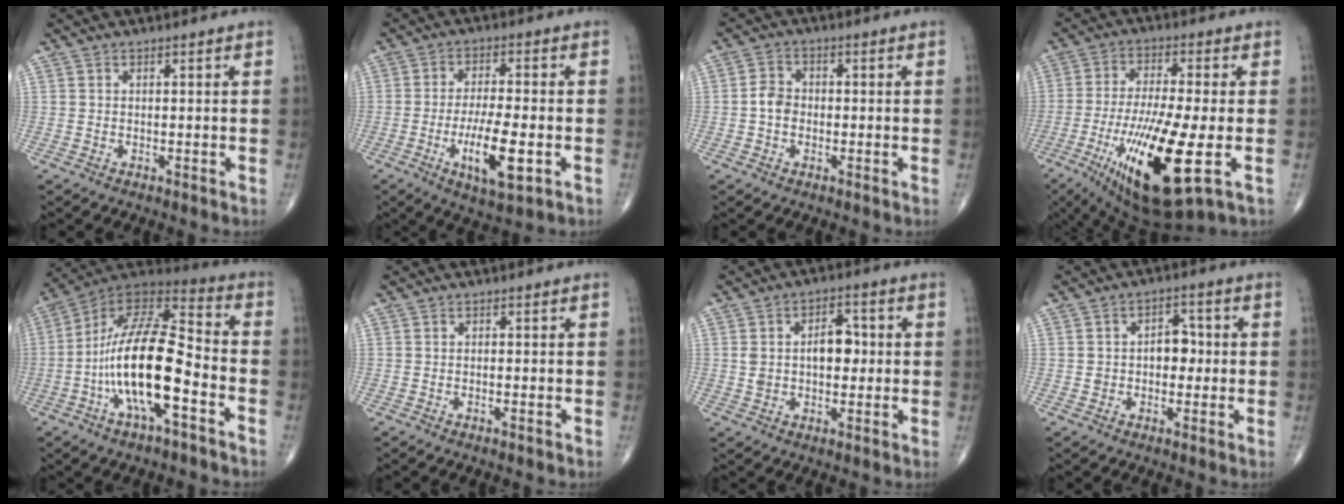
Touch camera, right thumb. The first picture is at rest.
{"total": 10.7, "force": [-3.3, 3.1, 9.7], "torque": [-0.174, -0.002, -0.054]}
{"total": 3.9, "force": [-0.7, 3.1, 2.2], "torque": [-0.031, 0.015, -0.020]}
{"total": 20.0, "force": [-5.8, 4.7, 18.5], "torque": [-0.374, -0.025, -0.088]}
{"total": 19.7, "force": [-6.0, 6.9, 17.5], "torque": [-0.322, 0.059, -0.106]}
{"total": 0.6, "force": [-0.4, 0.0, 0.5], "torque": [-0.010, 0.004, -0.004]}
{"total": 7.8, "force": [0.6, 4.8, 6.0], "torque": [-0.080, 0.020, 0.008]}
{"total": 5.3, "force": [0.0, 3.9, 3.6], "torque": [-0.027, 0.019, -0.006]}